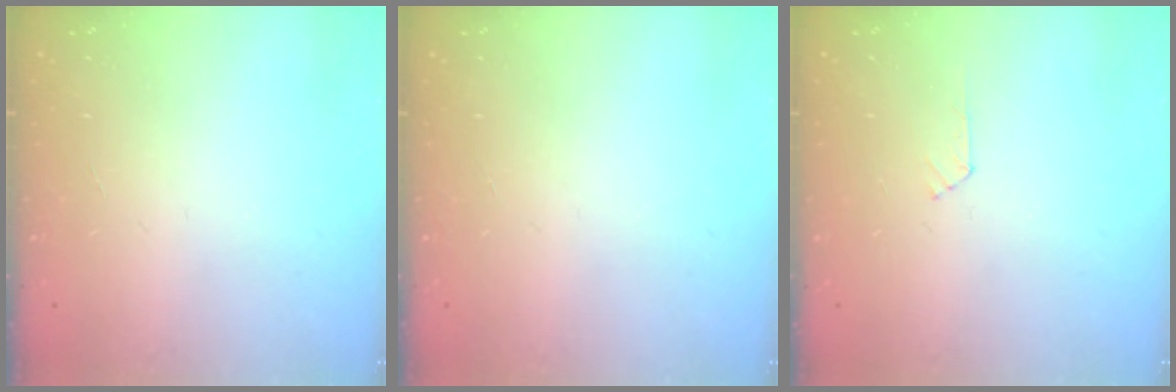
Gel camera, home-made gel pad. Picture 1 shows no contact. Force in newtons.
{"total": 0.0}
{"total": 2.8, "press": 2.7, "slide": 0.5}